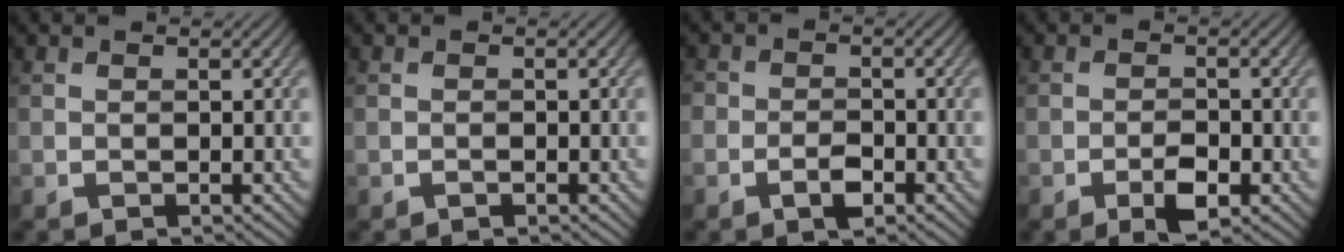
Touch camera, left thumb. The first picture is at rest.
{"total": 0.5, "force": [-0.4, 0.2, 0.2], "torque": [-0.004, -0.001, -0.005]}
{"total": 3.0, "force": [-1.5, 1.9, 1.7], "torque": [-0.022, -0.001, -0.035]}
{"total": 3.4, "force": [-1.7, 1.4, 2.6], "torque": [-0.043, 0.001, -0.032]}